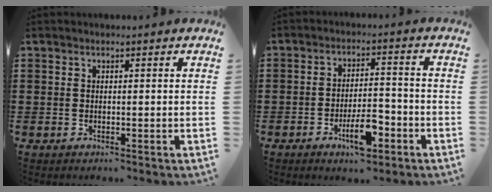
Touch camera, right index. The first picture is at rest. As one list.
[{"total": 6.9, "force": [-3.5, 2.4, 5.4], "torque": [-0.103, 0.003, -0.064]}]